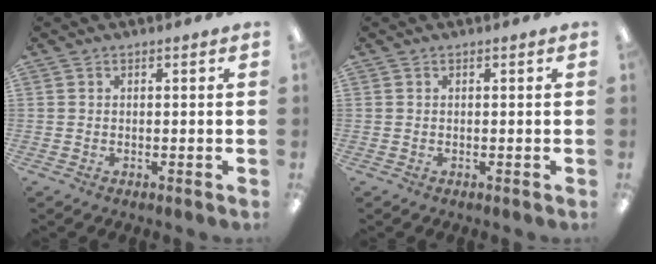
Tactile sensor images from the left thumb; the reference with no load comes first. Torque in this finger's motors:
{"motor_torque": [-0.07, 0.08, 0.06, 0.12, 0.00]}